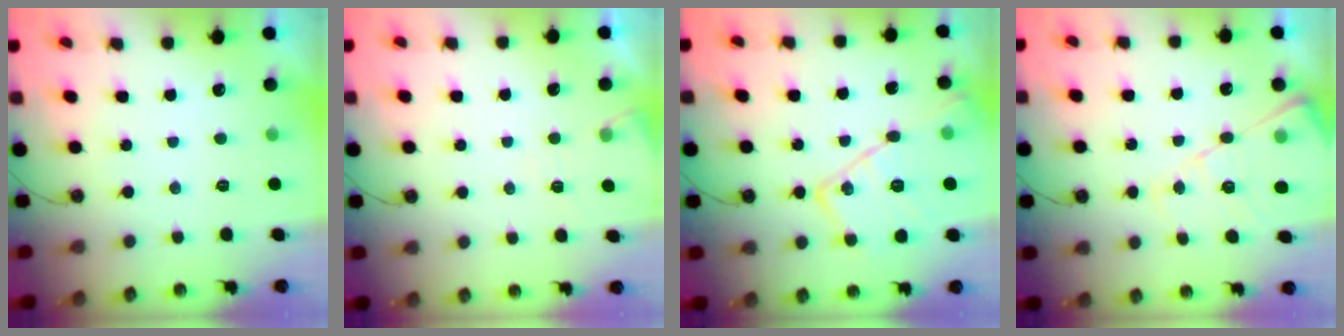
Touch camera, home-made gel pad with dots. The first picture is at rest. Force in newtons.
{"total": 4.2, "press": 4.1, "slide": 0.6}
{"total": 22.5, "press": 22.4, "slide": 2.1}
{"total": 15.8, "press": 15.7, "slide": 1.3}